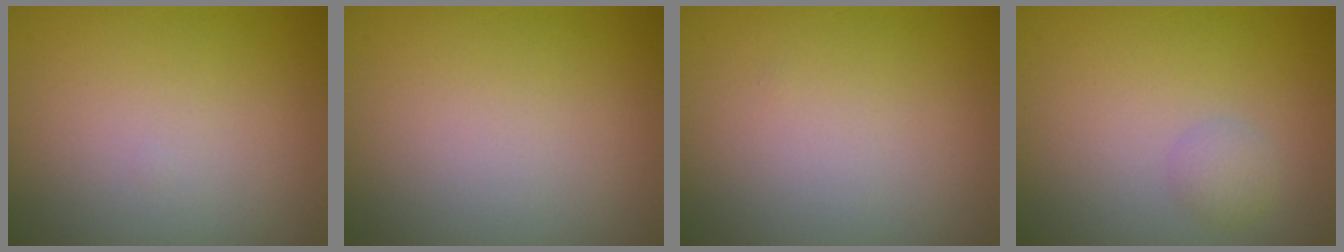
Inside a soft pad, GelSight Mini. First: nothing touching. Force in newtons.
{"total": 0.0}
{"total": 0.0}
{"total": 1.3, "press": 1.3, "slide": 0.1}